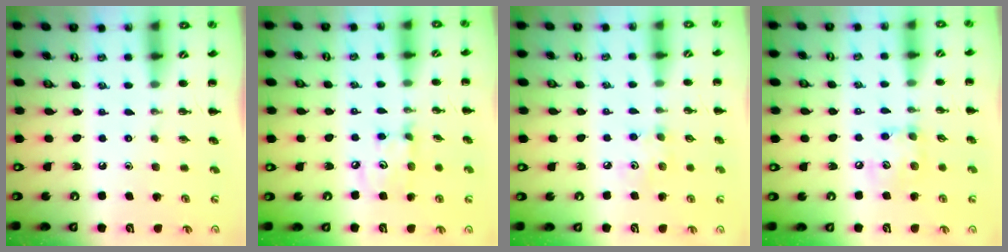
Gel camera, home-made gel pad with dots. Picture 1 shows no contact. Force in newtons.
{"total": 5.4, "press": 5.4, "slide": 0.5}
{"total": 3.6, "press": 3.6, "slide": 0.7}
{"total": 9.2, "press": 9.2, "slide": 1.1}